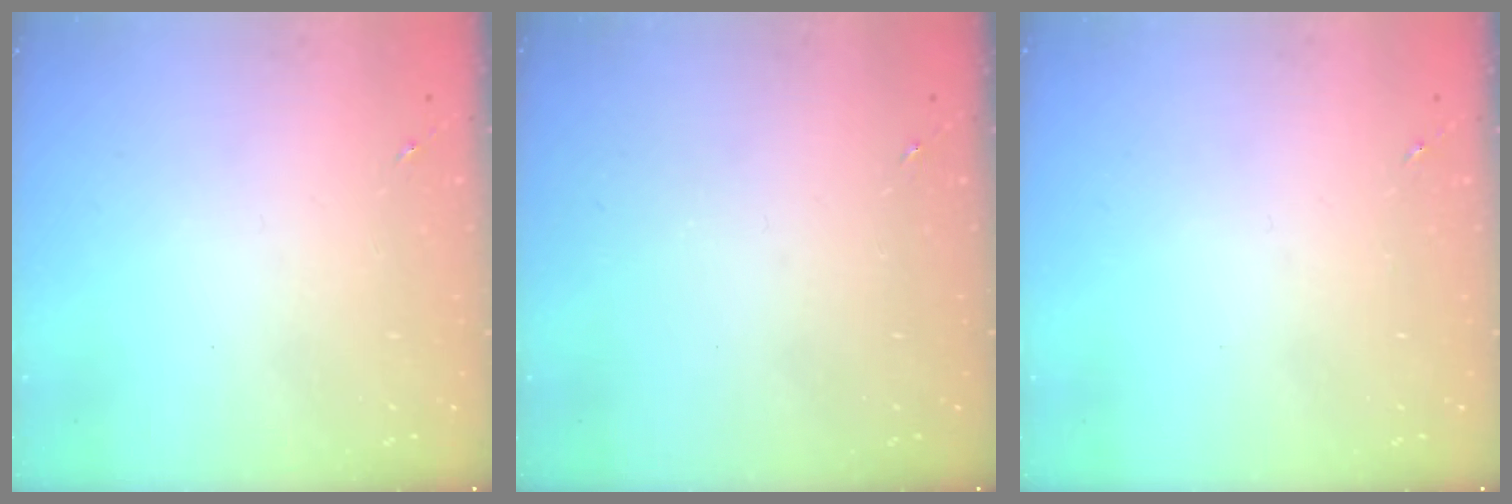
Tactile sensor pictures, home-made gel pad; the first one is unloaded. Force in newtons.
{"total": 0.0}
{"total": 0.0}